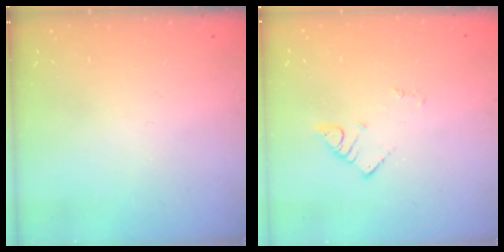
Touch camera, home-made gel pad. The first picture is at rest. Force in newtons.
{"total": 2.7, "press": 2.7, "slide": 0.4}